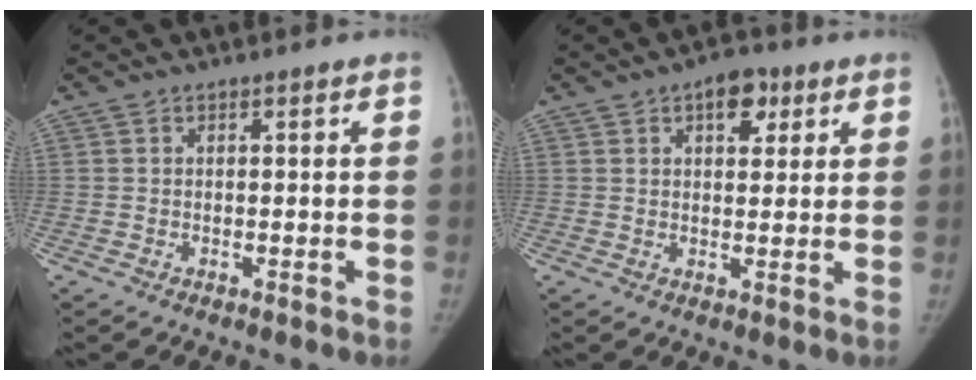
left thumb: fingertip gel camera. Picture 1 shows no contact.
{"total": 6.0, "force": [2.9, 3.6, 3.8], "torque": [-0.022, -0.007, 0.034]}